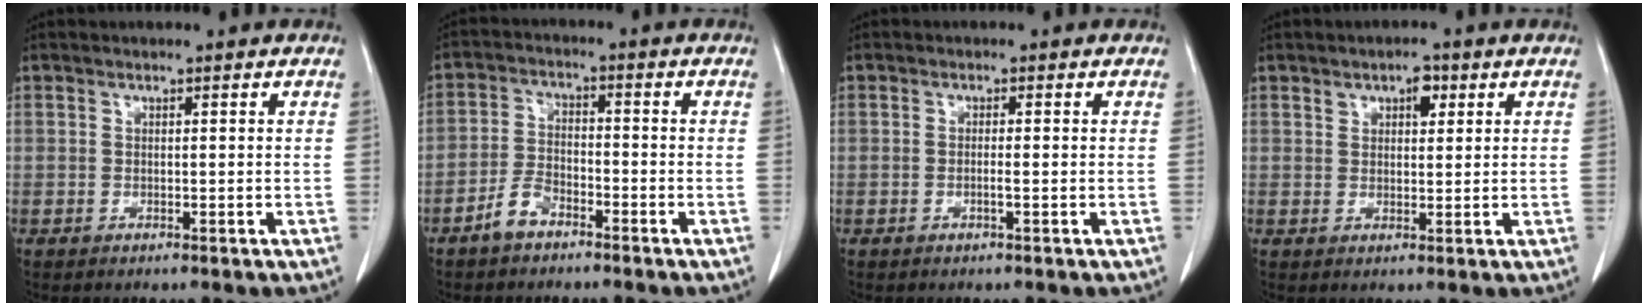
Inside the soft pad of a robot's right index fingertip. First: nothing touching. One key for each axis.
{"total": 4.5, "fx": -3.2, "fy": 2.2, "fz": 2.2, "tx": -0.048, "ty": 0.007, "tz": -0.062}
{"total": 1.2, "fx": -0.4, "fy": -0.1, "fz": 1.1, "tx": -0.022, "ty": -0.001, "tz": -0.006}
{"total": 3.0, "fx": 1.6, "fy": 1.6, "fz": 2.0, "tx": -0.027, "ty": 0.004, "tz": 0.024}